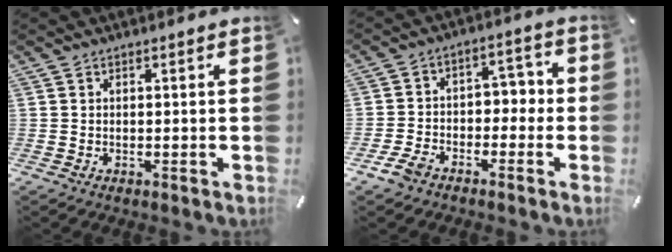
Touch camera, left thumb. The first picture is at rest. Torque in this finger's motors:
{"motor_torque": [0.66, 0.61, -0.26, 0.24, 0.11]}